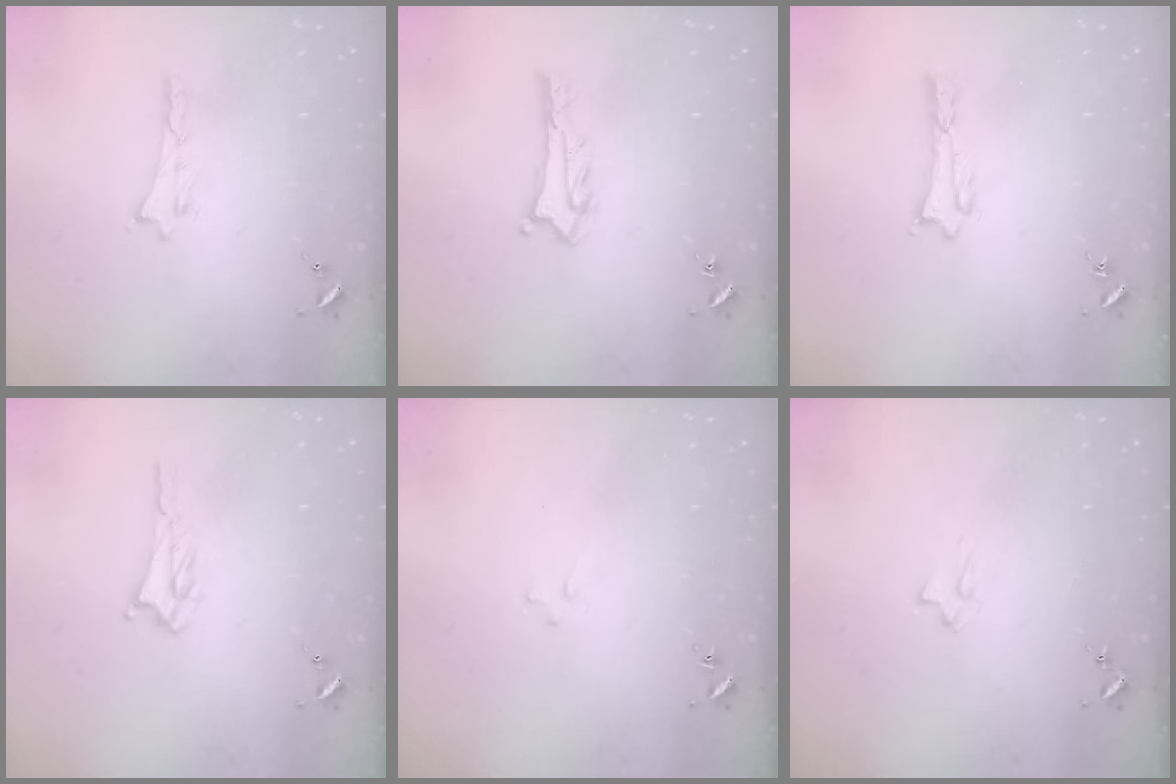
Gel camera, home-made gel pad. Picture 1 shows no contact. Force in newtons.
{"total": 2.7, "press": 2.7, "slide": 0.2}
{"total": 0.7, "press": 0.7, "slide": 0.1}
{"total": 1.7, "press": 1.6, "slide": 0.3}
{"total": 1.2, "press": 1.2, "slide": 0.2}
{"total": 2.1, "press": 2.1, "slide": 0.3}